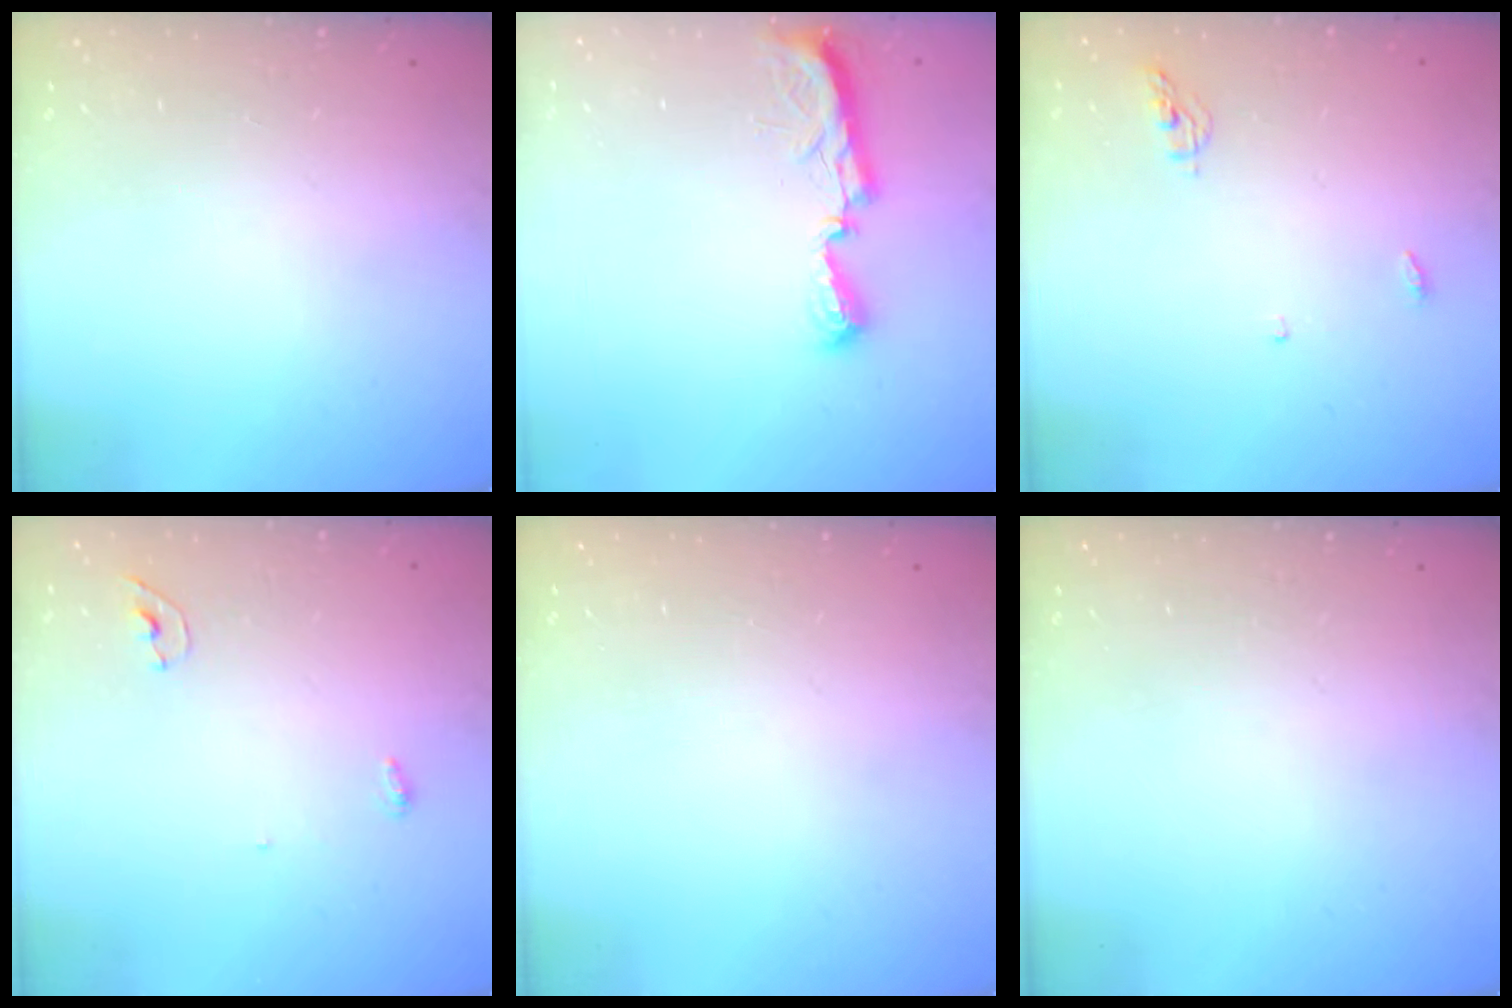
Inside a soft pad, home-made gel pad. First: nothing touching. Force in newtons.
{"total": 7.7, "press": 7.6, "slide": 0.7}
{"total": 7.8, "press": 4.6, "slide": 6.3}
{"total": 6.4, "press": 4.1, "slide": 4.9}
{"total": 0.0}
{"total": 0.0}